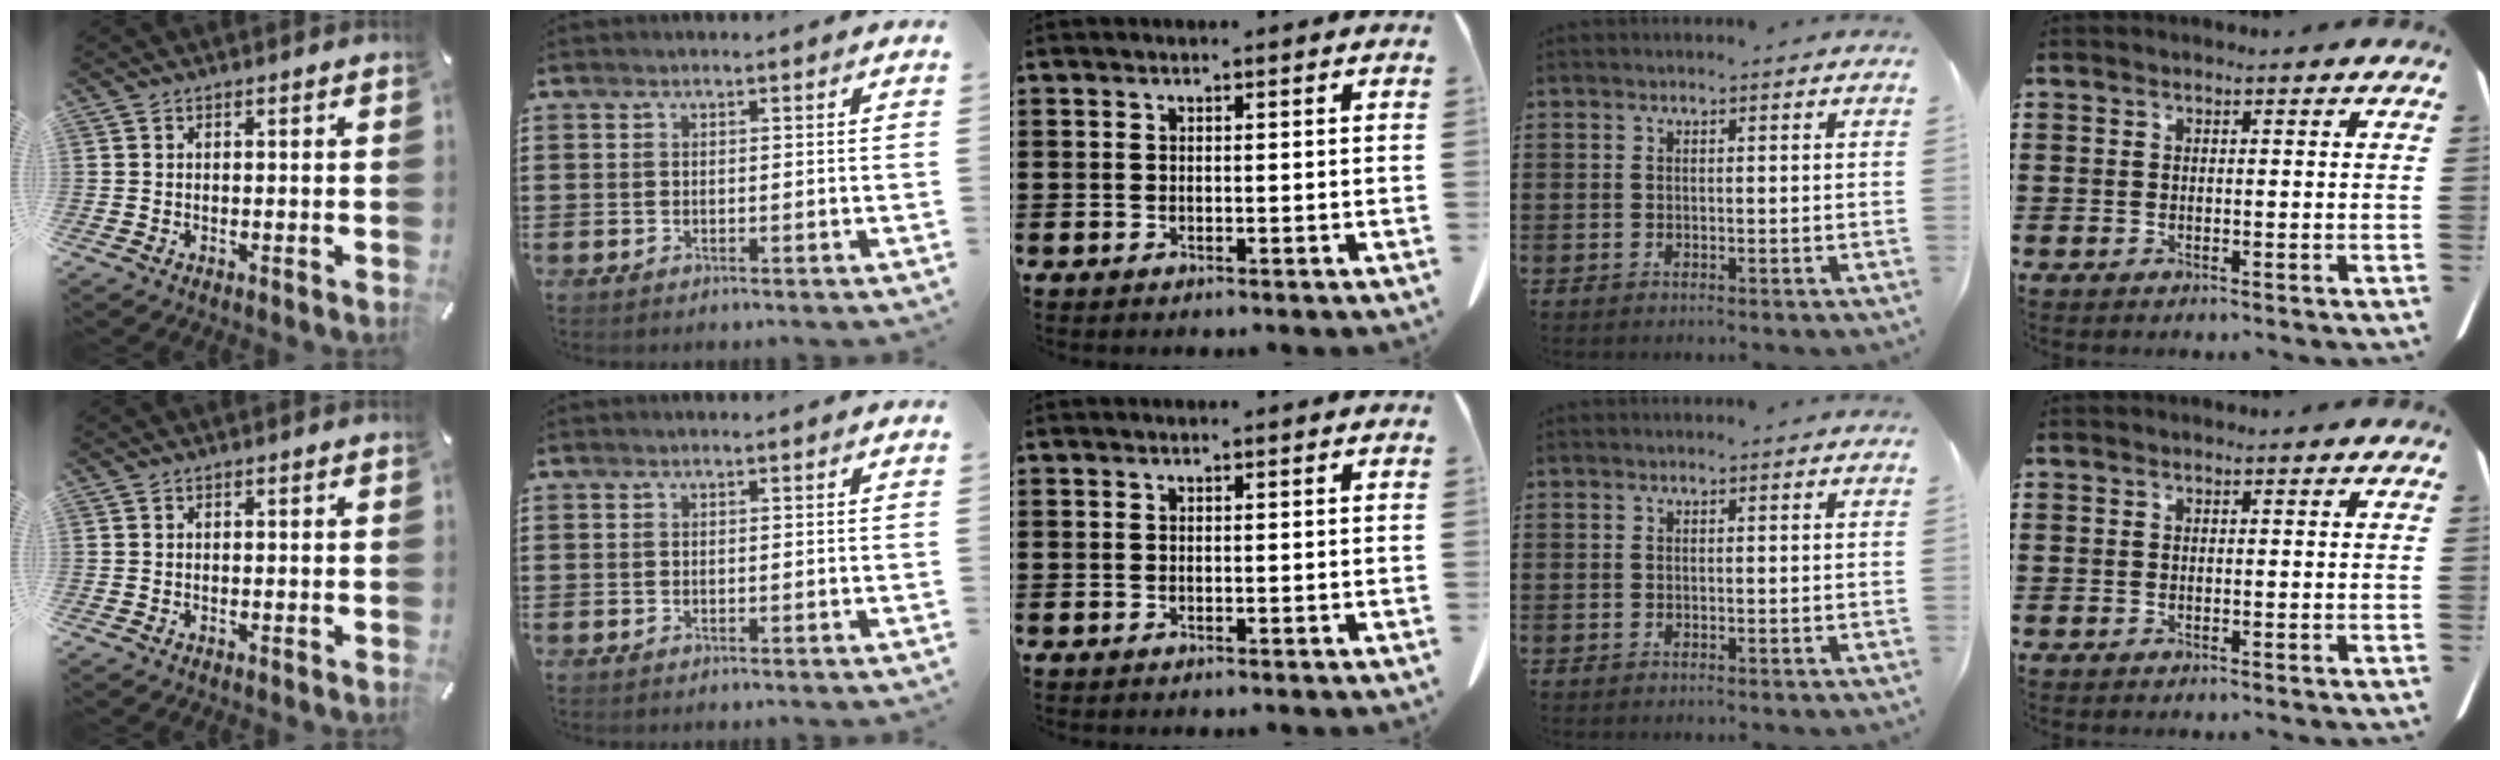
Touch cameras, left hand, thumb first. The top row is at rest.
{}